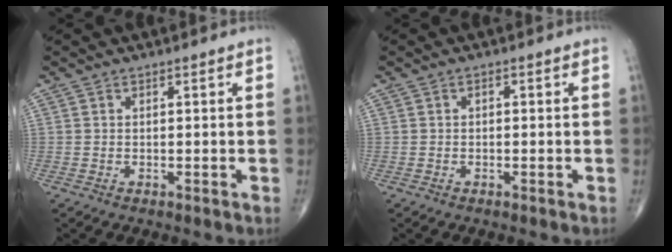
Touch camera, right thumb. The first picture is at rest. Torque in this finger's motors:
{"motor_torque": [-0.18, 0.18, 0.12, 0.12, 0.00]}